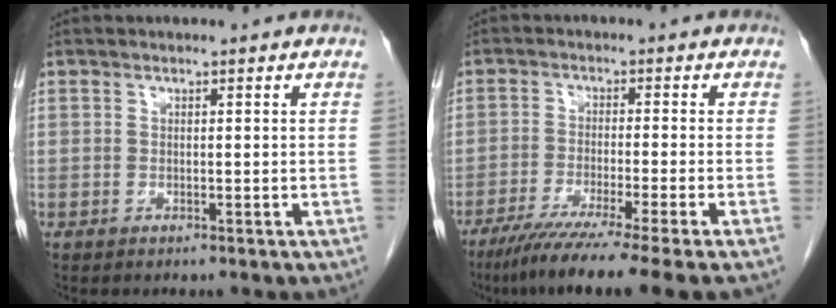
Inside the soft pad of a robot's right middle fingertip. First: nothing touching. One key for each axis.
{"total": 13.2, "fx": -10.1, "fy": -1.9, "fz": 8.3, "tx": -0.120, "ty": -0.048, "tz": -0.157}